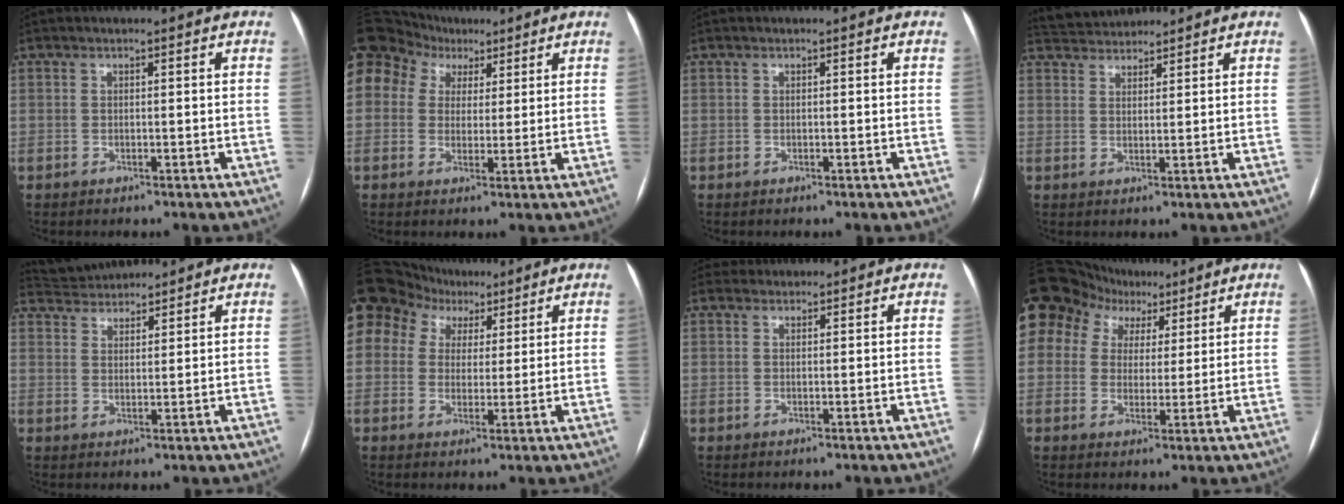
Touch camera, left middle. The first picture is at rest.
{"total": 23.4, "force": [10.8, 18.2, 9.9], "torque": [-0.335, 0.111, 0.209]}
{"total": 0.0}
{"total": 4.9, "force": [4.8, 0.9, 0.4], "torque": [-0.012, 0.031, 0.087]}
{"total": 6.5, "force": [6.3, 1.4, 1.0], "torque": [-0.022, 0.032, 0.108]}
{"total": 23.0, "force": [11.7, 17.6, 9.2], "torque": [-0.309, 0.098, 0.224]}
{"total": 1.6, "force": [1.4, 0.6, -0.4], "torque": [0.007, 0.014, 0.021]}
{"total": 18.5, "force": [10.2, 13.9, 6.8], "torque": [-0.210, 0.077, 0.190]}